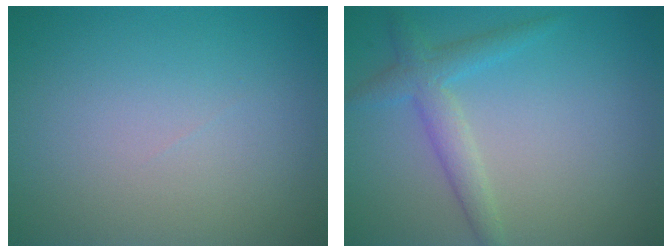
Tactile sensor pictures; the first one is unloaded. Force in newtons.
{"total": 2.8, "press": 2.8, "slide": 0.2}